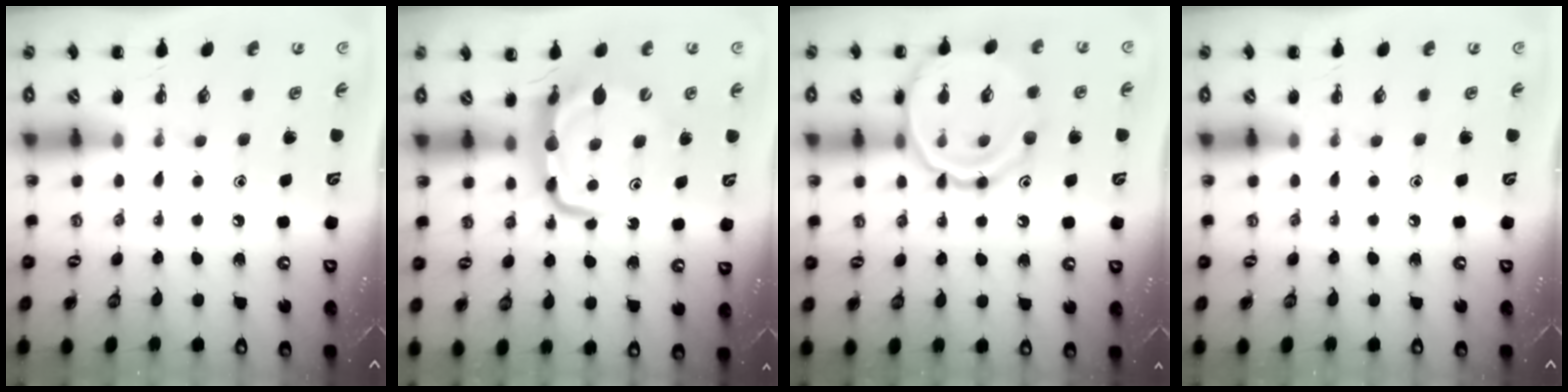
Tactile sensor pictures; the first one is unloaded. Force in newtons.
{"total": 7.8, "press": 7.7, "slide": 1.3}
{"total": 15.5, "press": 15.4, "slide": 1.0}
{"total": 0.0}